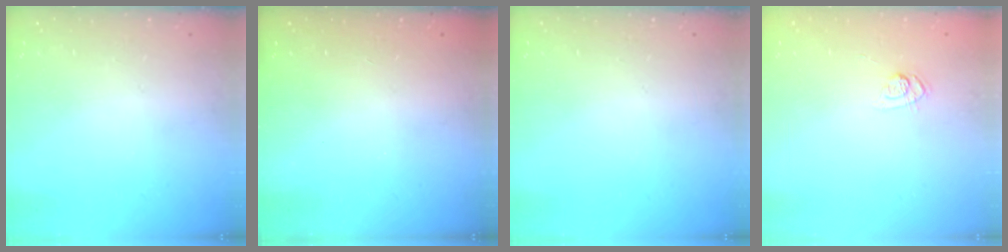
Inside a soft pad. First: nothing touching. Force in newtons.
{"total": 2.4, "press": 2.3, "slide": 0.8}
{"total": 0.0}
{"total": 4.8, "press": 4.5, "slide": 1.7}